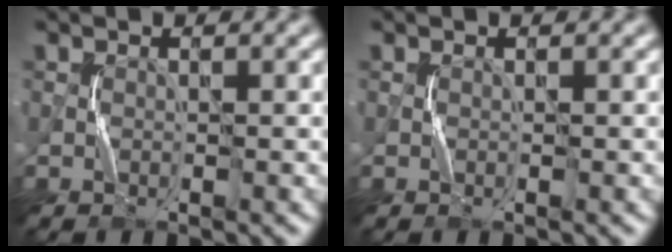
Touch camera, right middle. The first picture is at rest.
{"total": 0.0}